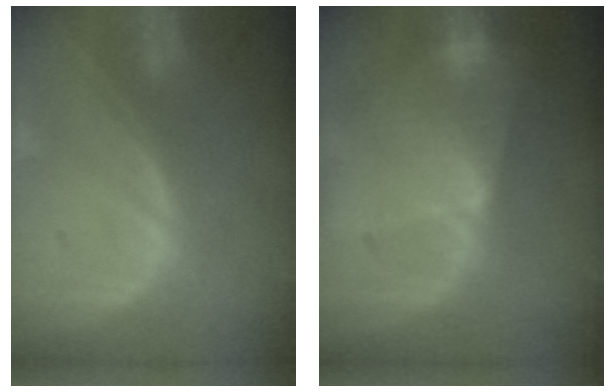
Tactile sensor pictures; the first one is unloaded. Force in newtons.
{"total": 6.4, "press": 6.3, "slide": 0.8}